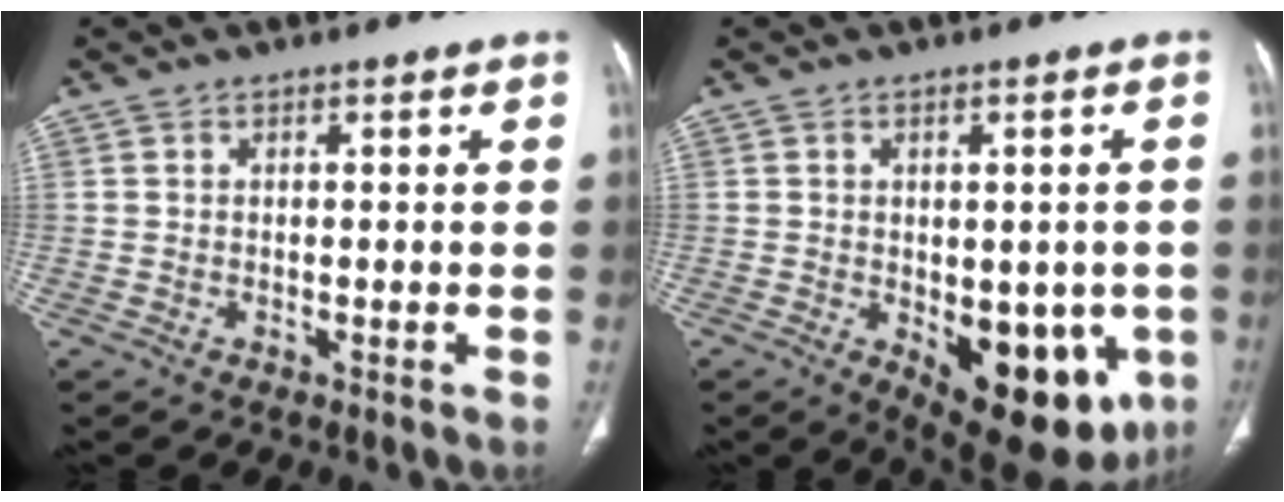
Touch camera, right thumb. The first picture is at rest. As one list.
[{"total": 17.1, "force": [-5.2, 8.7, 13.7], "torque": [-0.133, -0.006, -0.046]}]